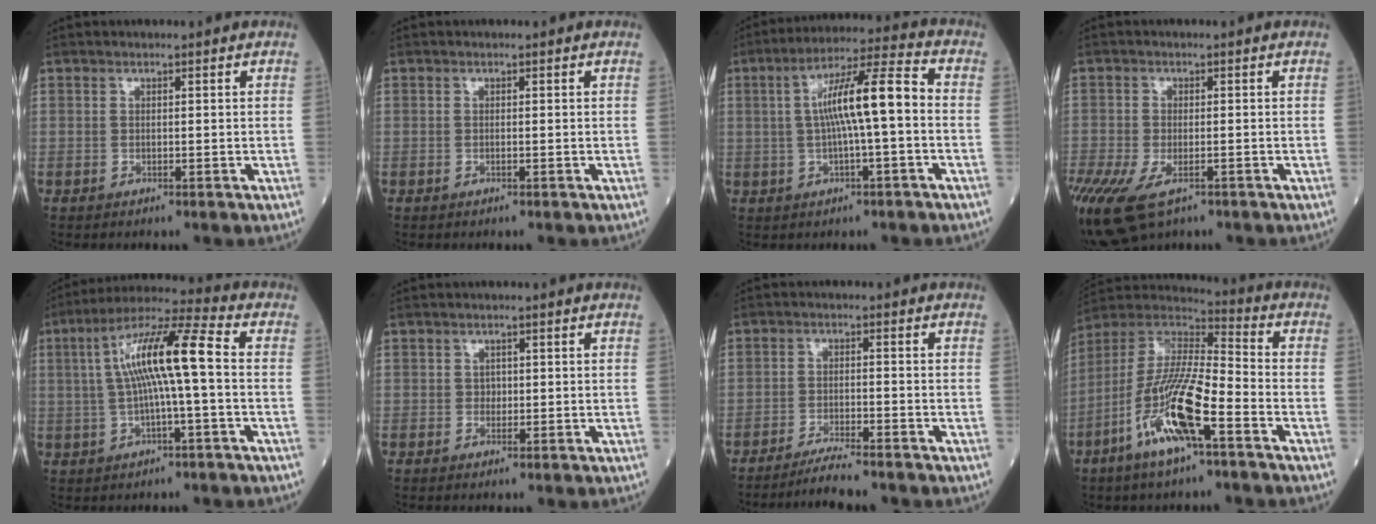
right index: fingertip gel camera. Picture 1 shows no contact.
{"total": 0.0}
{"total": 10.6, "force": [-0.1, 0.8, 10.6], "torque": [-0.185, 0.027, -0.006]}
{"total": 17.1, "force": [-9.3, 9.1, 11.2], "torque": [-0.327, -0.048, -0.152]}
{"total": 12.0, "force": [0.7, 0.7, 12.0], "torque": [-0.221, 0.029, 0.007]}
{"total": 0.9, "force": [0.0, 0.8, 0.4], "torque": [-0.004, 0.003, 0.000]}
{"total": 5.1, "force": [-4.6, -0.6, 2.1], "torque": [-0.034, -0.017, -0.080]}
{"total": 15.6, "force": [-6.9, 2.6, 13.8], "torque": [-0.283, -0.011, -0.132]}